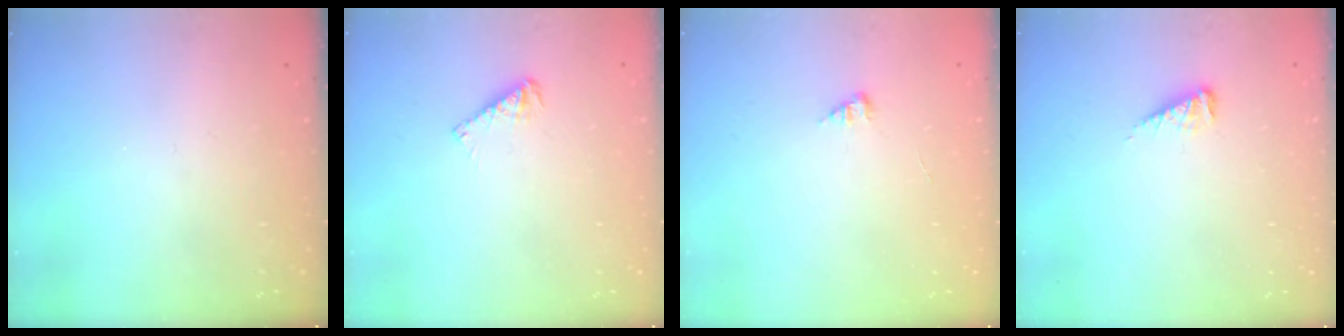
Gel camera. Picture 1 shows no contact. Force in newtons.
{"total": 3.9, "press": 3.9, "slide": 0.2}
{"total": 0.0}
{"total": 3.8, "press": 3.8, "slide": 0.5}